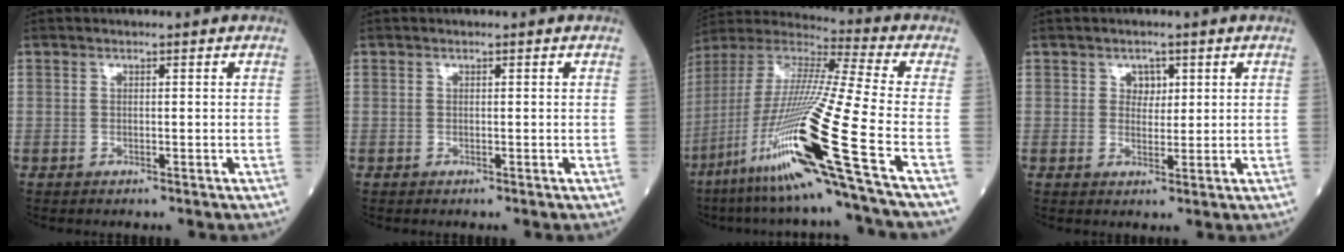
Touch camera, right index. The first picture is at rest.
{"total": 0.0}
{"total": 25.1, "force": [-10.6, -1.1, 22.8], "torque": [-0.454, -0.048, -0.205]}
{"total": 2.3, "force": [1.0, 1.8, 1.1], "torque": [-0.010, 0.000, 0.013]}